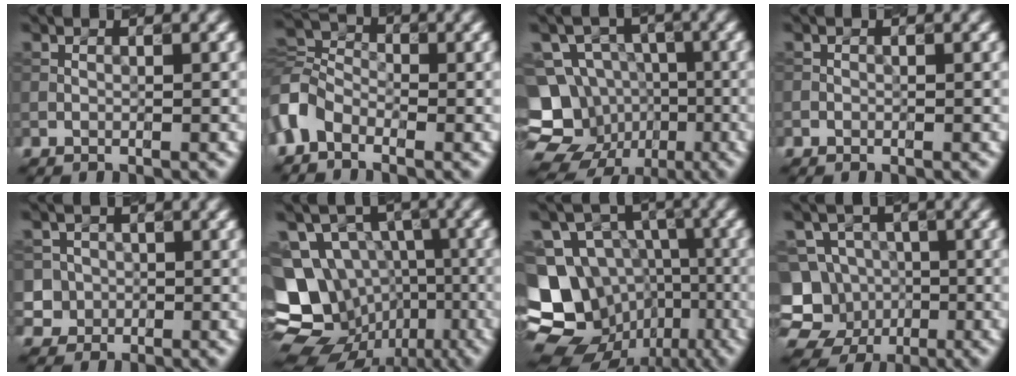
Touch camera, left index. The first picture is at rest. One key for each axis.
{"total": 3.5, "fx": -1.9, "fy": 2.4, "fz": 1.8, "tx": -0.037, "ty": 0.008, "tz": -0.057}
{"total": 13.8, "fx": -5.5, "fy": 12.1, "fz": 3.5, "tx": -0.086, "ty": -0.010, "tz": -0.090}
{"total": 0.5, "fx": -0.2, "fy": 0.5, "fz": 0.0, "tx": 0.004, "ty": -0.004, "tz": -0.004}
{"total": 3.5, "fx": -0.7, "fy": 3.5, "fz": 0.3, "tx": 0.014, "ty": 0.010, "tz": -0.017}
{"total": 14.1, "fx": -4.0, "fy": 12.1, "fz": 5.9, "tx": -0.143, "ty": -0.010, "tz": -0.054}
{"total": 15.4, "fx": -5.3, "fy": 13.3, "fz": 5.7, "tx": -0.138, "ty": -0.017, "tz": -0.073}
{"total": 12.0, "fx": -5.4, "fy": 10.5, "fz": 2.3, "tx": -0.043, "ty": -0.001, "tz": -0.097}